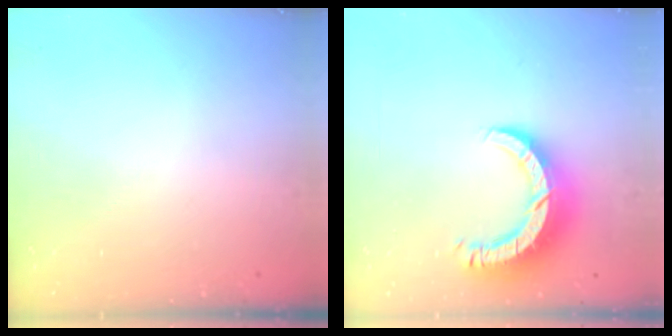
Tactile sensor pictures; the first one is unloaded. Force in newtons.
{"total": 11.0, "press": 11.0, "slide": 1.0}